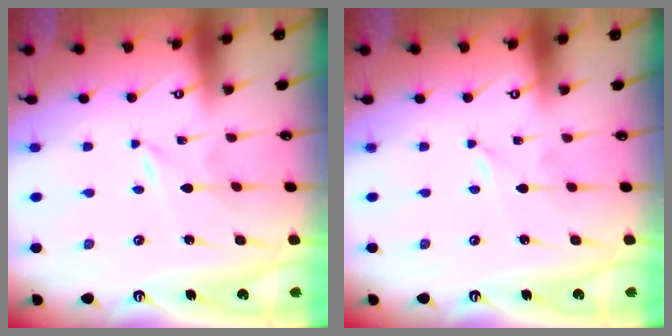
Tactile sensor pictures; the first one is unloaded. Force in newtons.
{"total": 0.0}